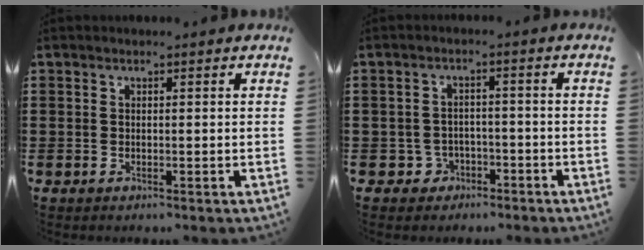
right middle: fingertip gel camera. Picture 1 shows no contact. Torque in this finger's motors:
{"motor_torque": [-0.05, -0.14, 0.05, -0.02]}